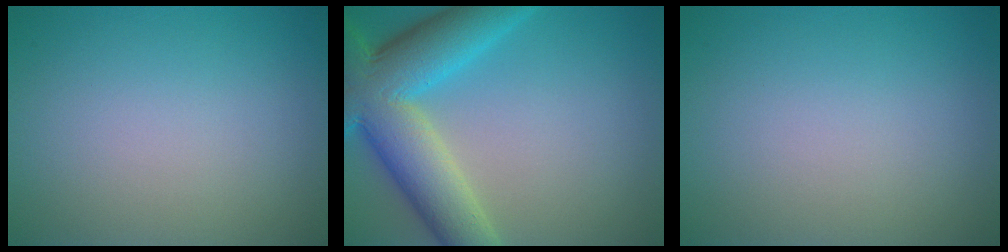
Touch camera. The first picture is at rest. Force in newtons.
{"total": 10.4, "press": 10.4, "slide": 0.5}
{"total": 0.0}